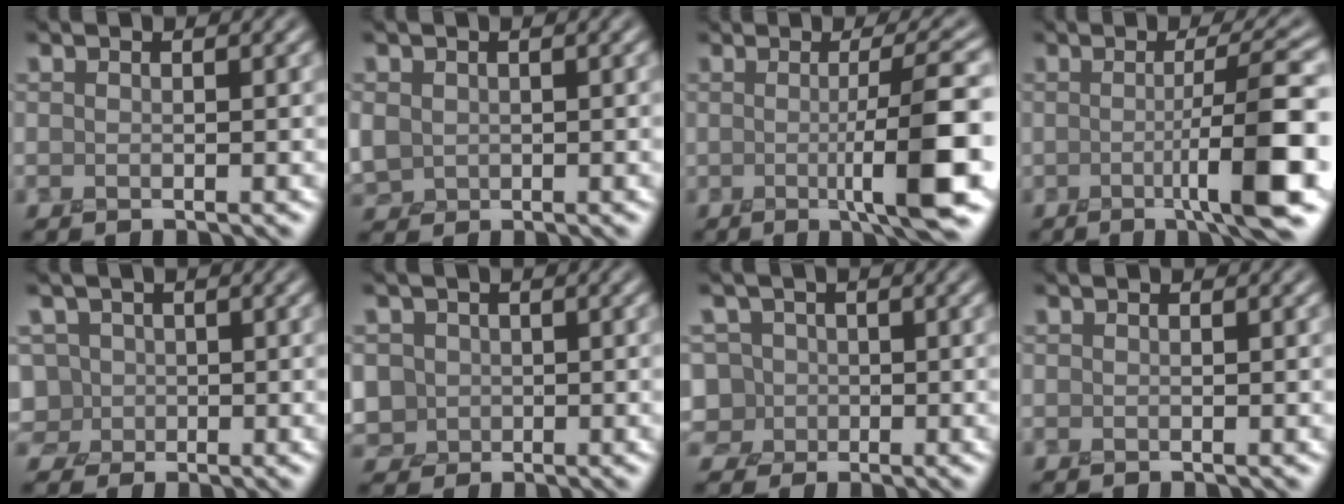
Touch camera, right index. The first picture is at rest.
{"total": 2.6, "force": [0.2, 2.4, 1.2], "torque": [-0.035, 0.000, 0.004]}
{"total": 7.0, "force": [-0.6, 0.9, 6.9], "torque": [-0.107, -0.001, -0.008]}
{"total": 7.3, "force": [-1.3, 0.9, 7.2], "torque": [-0.103, 0.005, -0.028]}
{"total": 4.0, "force": [-0.4, 3.8, 1.1], "torque": [-0.014, 0.018, -0.023]}
{"total": 4.2, "force": [-0.2, 4.0, 1.3], "torque": [-0.024, 0.012, -0.017]}
{"total": 5.0, "force": [-0.9, 4.7, 1.5], "torque": [-0.027, 0.019, -0.043]}
{"total": 0.0}